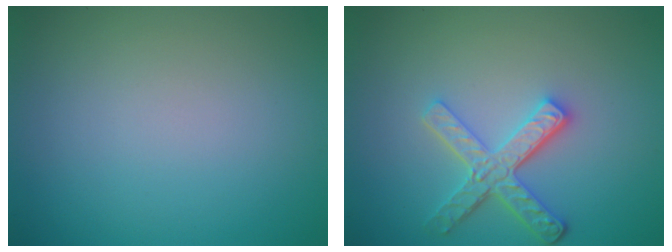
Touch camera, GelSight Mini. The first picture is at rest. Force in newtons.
{"total": 3.9, "press": 3.2, "slide": 2.2}